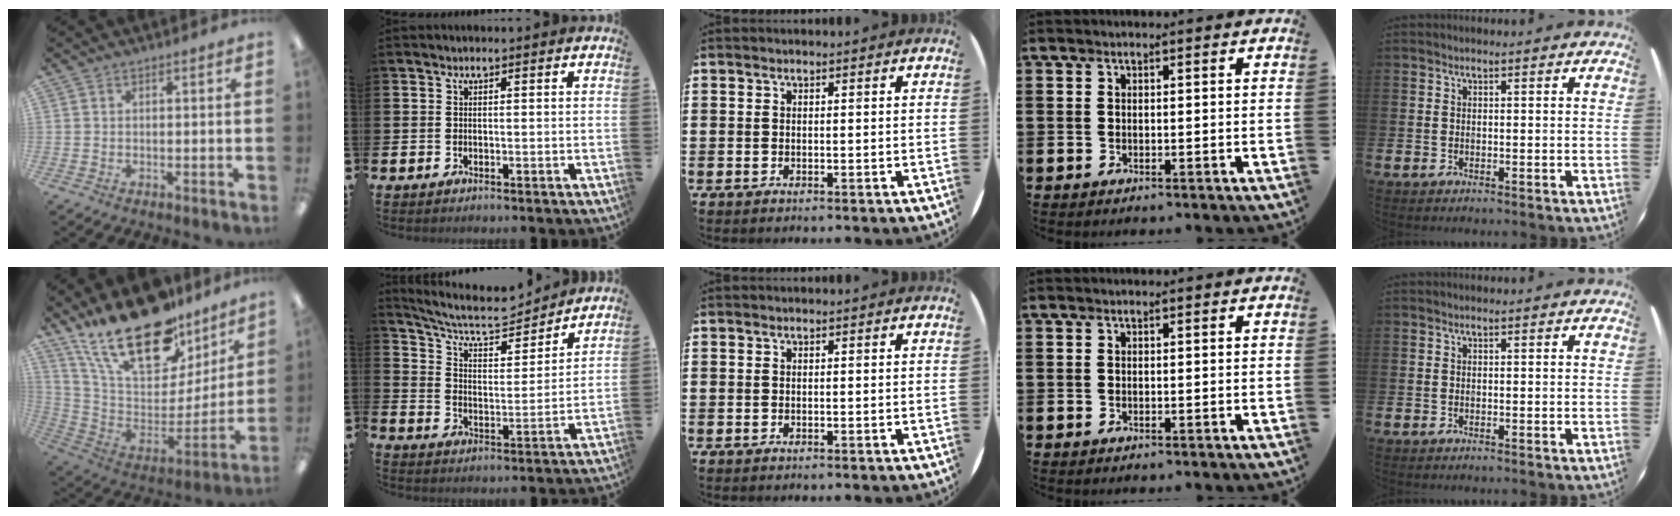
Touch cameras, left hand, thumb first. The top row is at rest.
{"thumb": {"total": 26.8, "force": [19.2, 11.4, 14.8], "torque": [-0.255, -0.128, 0.336]}, "index": {"total": 8.4, "force": [7.4, 2.6, 3.0], "torque": [-0.087, -0.052, 0.125]}}